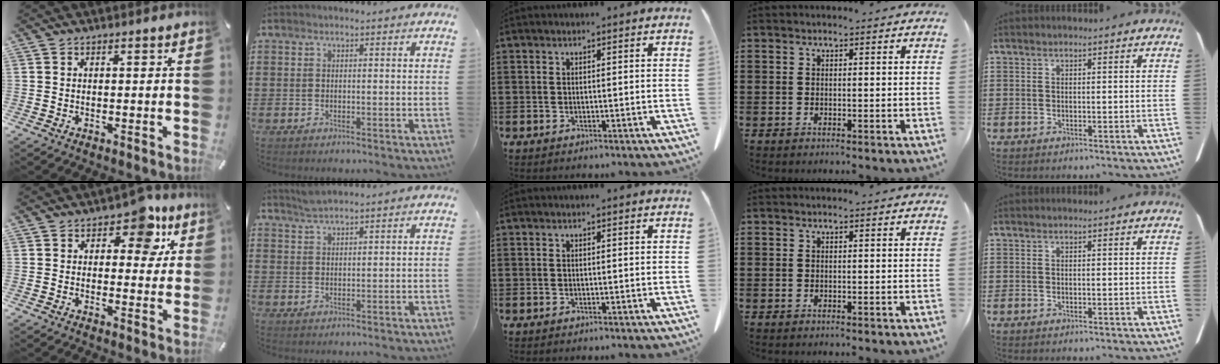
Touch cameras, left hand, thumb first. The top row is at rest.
{"thumb": {"total": 9.6, "force": [5.0, 5.7, 5.8], "torque": [-0.051, -0.029, 0.078]}, "index": {"total": 2.1, "force": [2.1, 0.1, 0.6], "torque": [-0.017, 0.002, 0.039]}}